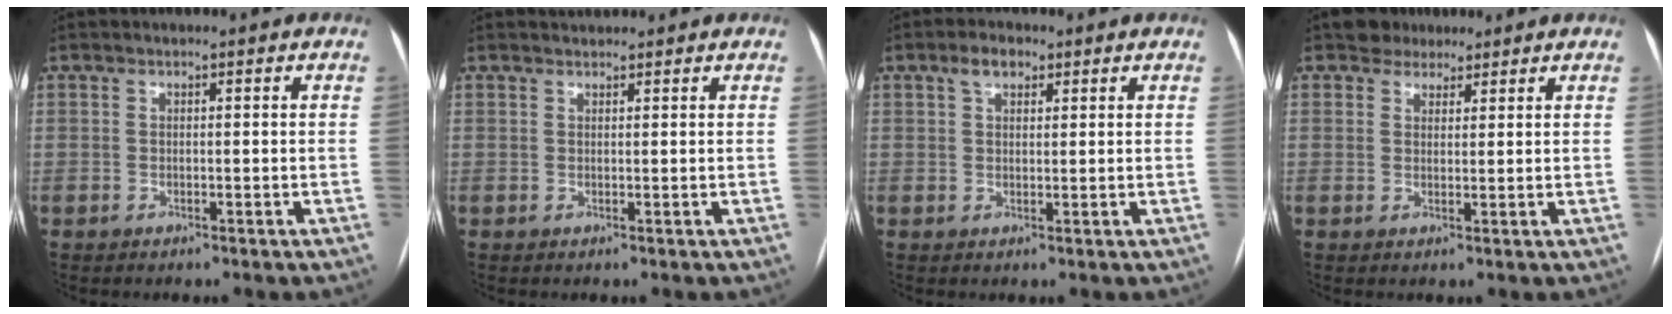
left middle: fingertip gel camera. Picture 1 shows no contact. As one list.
[{"total": 1.4, "force": [1.3, 0.2, 0.0], "torque": [-0.006, 0.014, 0.025]}, {"total": 3.2, "force": [1.9, 1.7, 1.9], "torque": [-0.037, 0.013, 0.035]}, {"total": 3.5, "force": [2.7, 2.2, 0.1], "torque": [0.001, 0.014, 0.039]}]